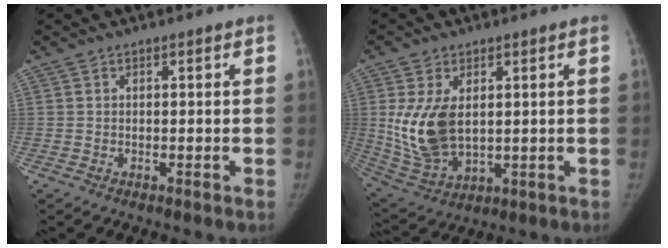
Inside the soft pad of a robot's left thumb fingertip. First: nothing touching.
{"total": 12.5, "force": [1.6, 7.5, 9.9], "torque": [-0.189, -0.015, 0.047]}